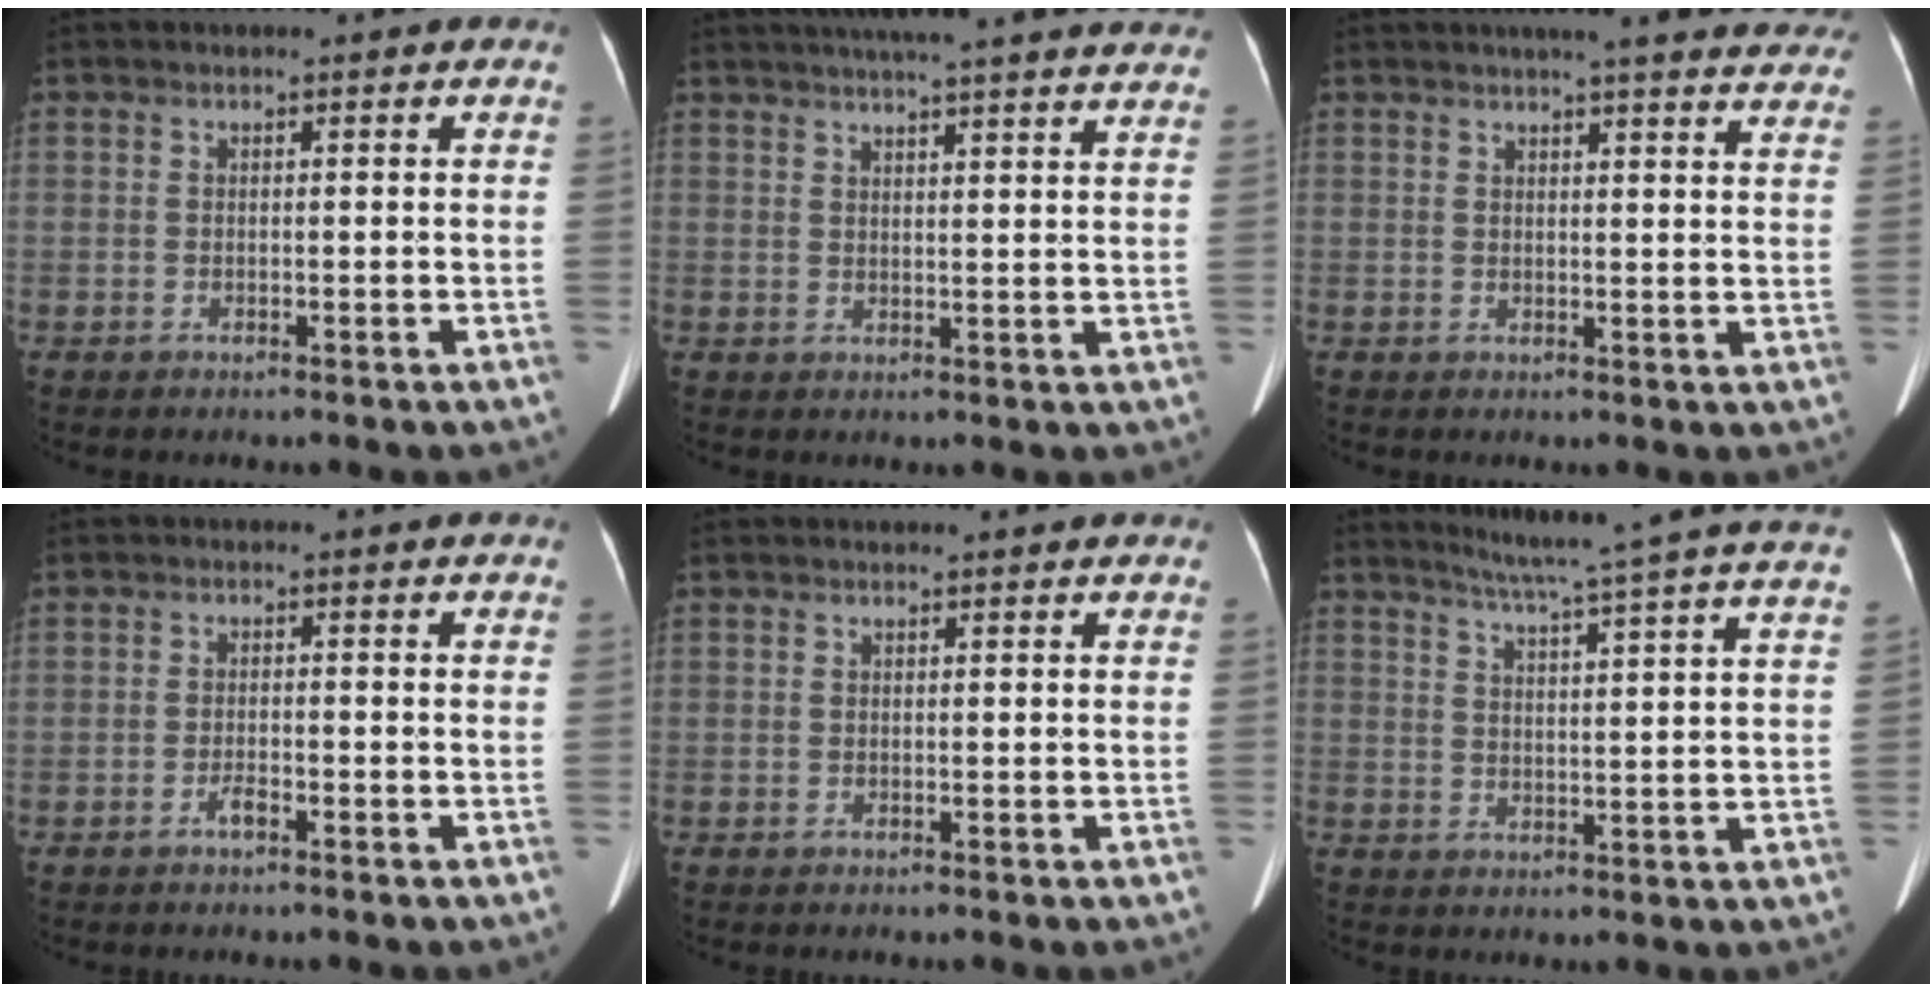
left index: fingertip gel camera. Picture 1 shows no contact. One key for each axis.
{"total": 23.3, "fx": 20.6, "fy": 1.5, "fz": 10.7, "tx": -0.167, "ty": 0.011, "tz": 0.255}
{"total": 18.5, "fx": 16.5, "fy": 2.3, "fz": 8.1, "tx": -0.097, "ty": -0.011, "tz": 0.181}
{"total": 1.5, "fx": -1.1, "fy": 0.3, "fz": 0.9, "tx": -0.021, "ty": -0.001, "tz": -0.018}
{"total": 1.0, "fx": 1.0, "fy": 0.1, "fz": 0.3, "tx": -0.009, "ty": 0.007, "tz": 0.010}
{"total": 19.0, "fx": 16.7, "fy": -2.1, "fz": 8.8, "tx": -0.144, "ty": -0.044, "tz": 0.207}